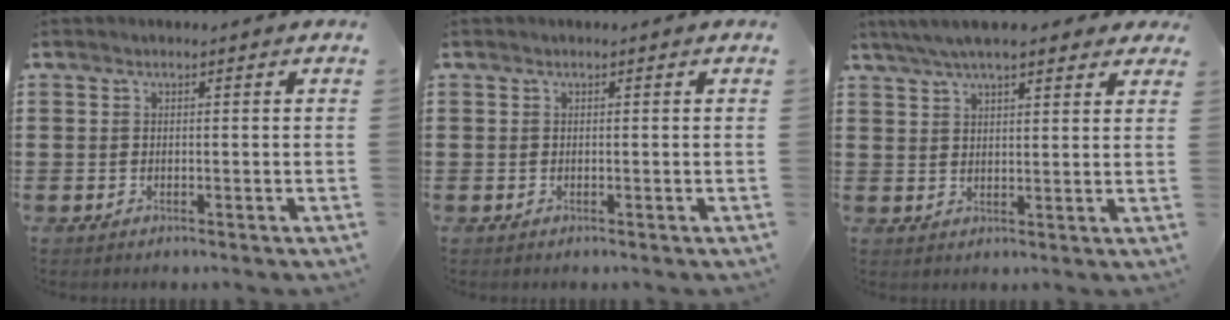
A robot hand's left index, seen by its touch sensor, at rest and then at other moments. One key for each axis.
{"total": 0.0}
{"total": 6.1, "fx": 5.0, "fy": 1.3, "fz": 3.4, "tx": -0.078, "ty": -0.002, "tz": 0.091}